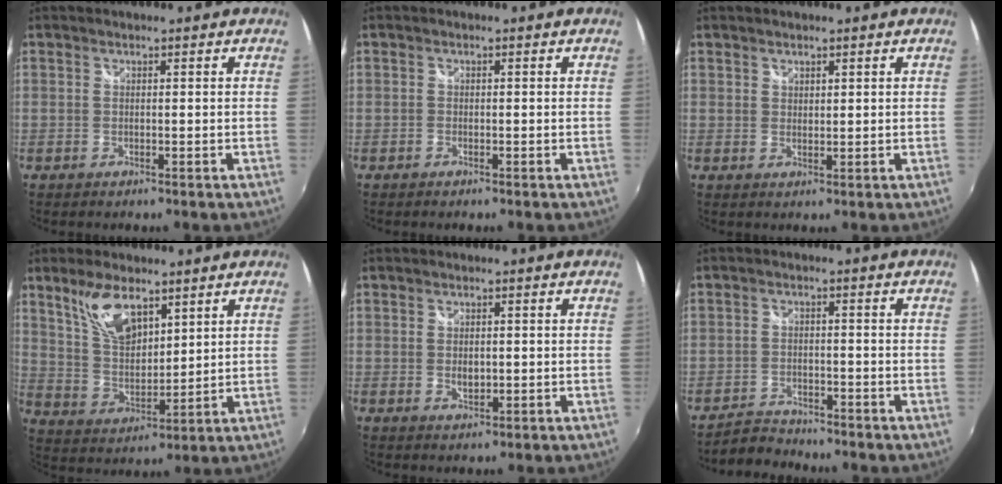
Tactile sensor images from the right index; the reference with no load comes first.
{"total": 0.7, "force": [-0.6, 0.4, 0.1], "torque": [-0.006, -0.002, -0.014]}
{"total": 1.2, "force": [0.9, 0.8, 0.2], "torque": [0.001, 0.001, 0.015]}
{"total": 10.5, "force": [6.4, 4.9, 6.8], "torque": [-0.126, 0.008, 0.131]}
{"total": 2.6, "force": [-0.2, 1.7, 2.0], "torque": [-0.033, -0.001, -0.002]}
{"total": 4.6, "force": [-4.4, 1.4, 0.1], "torque": [-0.022, 0.005, -0.082]}